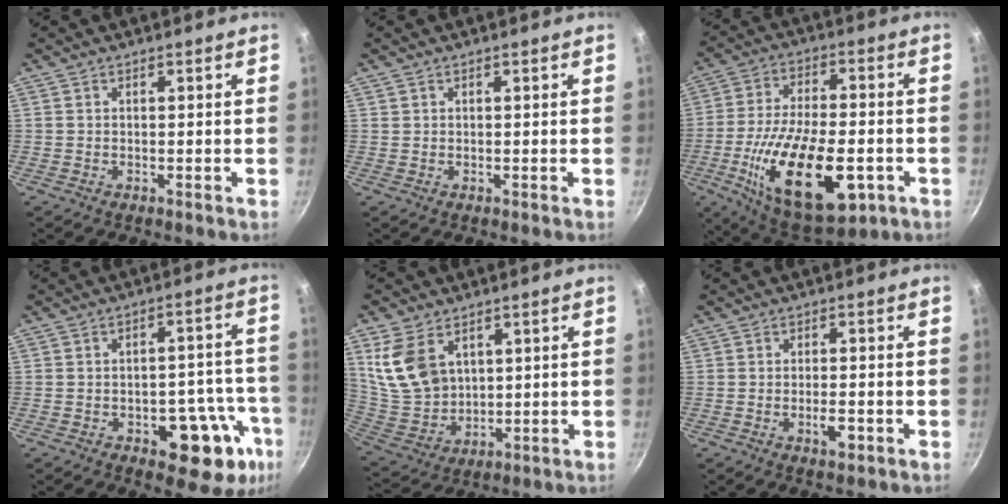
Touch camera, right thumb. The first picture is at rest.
{"total": 0.0}
{"total": 24.2, "force": [-7.2, 11.3, 20.1], "torque": [-0.337, 0.013, -0.110]}
{"total": 15.5, "force": [-6.4, 8.3, 11.4], "torque": [-0.072, 0.037, -0.079]}
{"total": 12.6, "force": [5.2, 8.8, 7.4], "torque": [-0.121, -0.030, 0.122]}
{"total": 3.5, "force": [-1.3, 1.4, 3.0], "torque": [-0.043, 0.006, -0.021]}